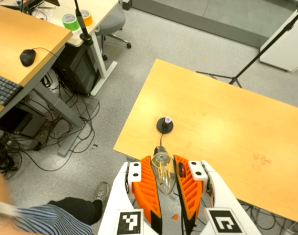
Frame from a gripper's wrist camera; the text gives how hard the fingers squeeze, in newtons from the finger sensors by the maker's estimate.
{"total": 19.9, "left": 23.7, "right": 16.0}